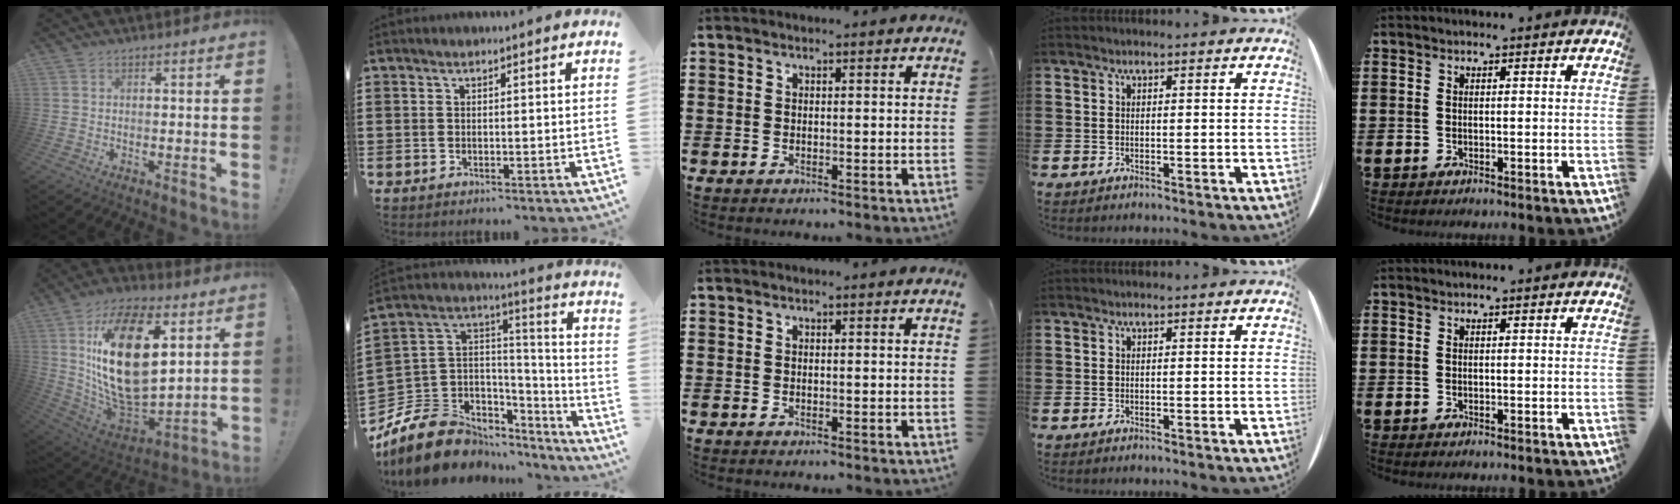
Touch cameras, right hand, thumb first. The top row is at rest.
{"thumb": {"total": 27.2, "force": [7.3, 14.7, 21.7], "torque": [-0.439, -0.036, 0.130]}, "index": {"total": 12.3, "force": [-8.2, 8.1, 4.3], "torque": [-0.123, 0.017, -0.151]}}